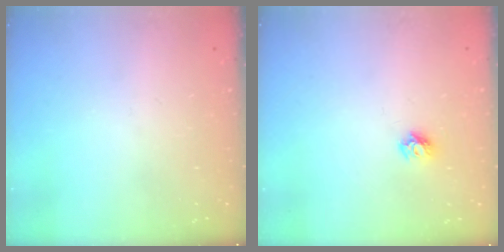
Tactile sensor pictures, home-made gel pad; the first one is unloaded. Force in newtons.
{"total": 5.5, "press": 5.5, "slide": 0.3}